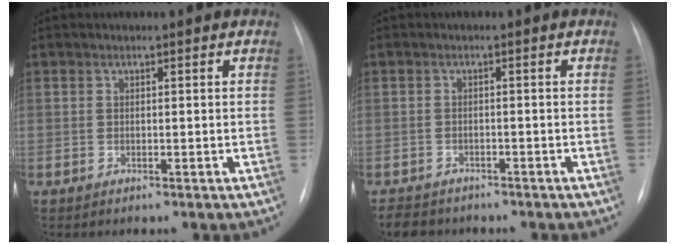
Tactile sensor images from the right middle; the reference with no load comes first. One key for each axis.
{"total": 5.1, "fx": -4.4, "fy": 2.3, "fz": 1.1, "tx": -0.015, "ty": -0.004, "tz": -0.062}